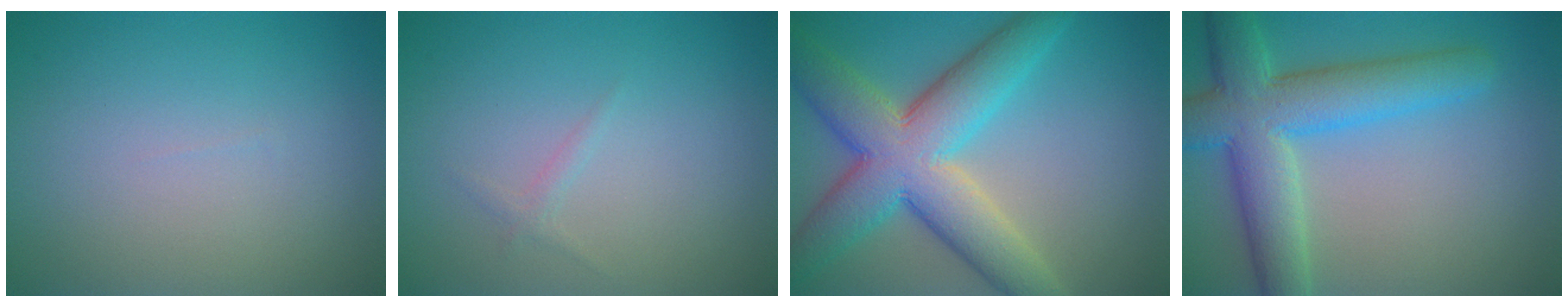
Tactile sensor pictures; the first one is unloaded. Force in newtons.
{"total": 0.7, "press": 0.7, "slide": 0.1}
{"total": 10.2, "press": 10.2, "slide": 0.2}
{"total": 8.1, "press": 8.1, "slide": 0.4}